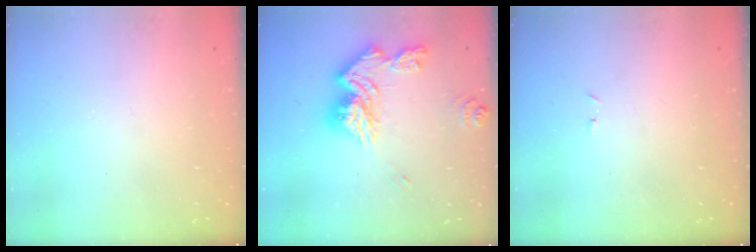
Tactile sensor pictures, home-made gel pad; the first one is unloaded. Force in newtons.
{"total": 16.0, "press": 15.9, "slide": 1.8}
{"total": 2.9, "press": 2.9, "slide": 0.4}